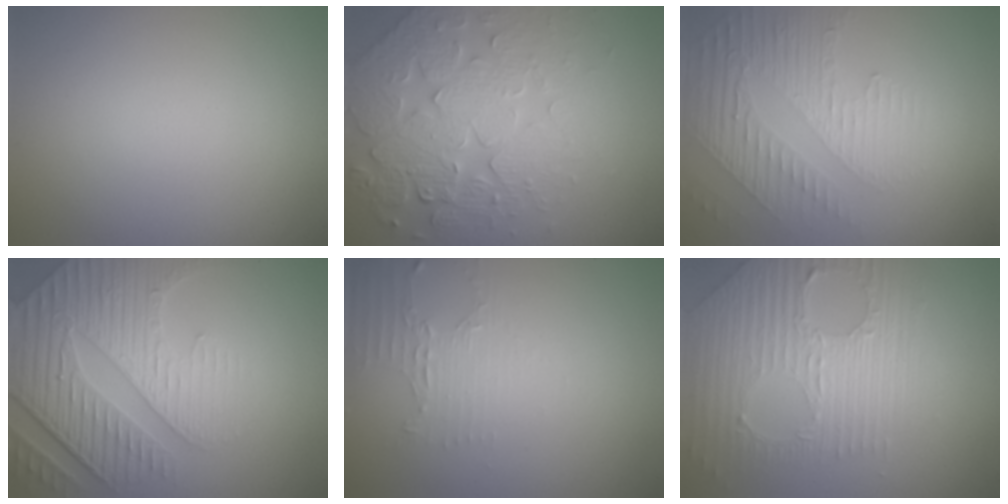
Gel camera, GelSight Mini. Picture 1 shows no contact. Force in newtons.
{"total": 7.8, "press": 5.7, "slide": 5.4}
{"total": 5.1, "press": 3.3, "slide": 3.9}
{"total": 8.3, "press": 5.9, "slide": 5.8}
{"total": 2.2, "press": 1.5, "slide": 1.5}
{"total": 7.6, "press": 5.1, "slide": 5.6}